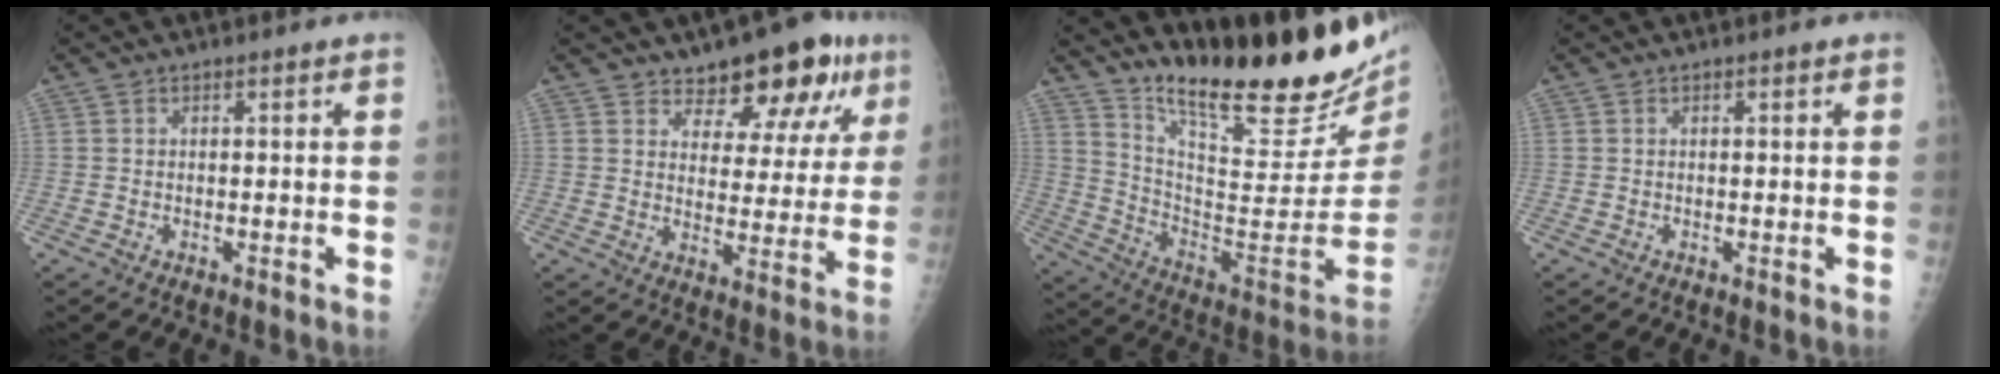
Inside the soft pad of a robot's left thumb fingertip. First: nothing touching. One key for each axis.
{"total": 13.1, "fx": 8.8, "fy": 6.4, "fz": 7.4, "tx": -0.045, "ty": -0.045, "tz": 0.120}
{"total": 28.6, "fx": 23.0, "fy": 5.5, "fz": 16.2, "tx": -0.222, "ty": -0.154, "tz": 0.339}
{"total": 0.5, "fx": 0.4, "fy": 0.1, "fz": 0.3, "tx": -0.005, "ty": -0.001, "tz": 0.006}